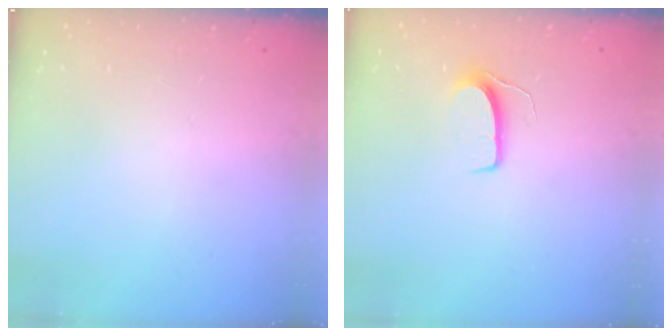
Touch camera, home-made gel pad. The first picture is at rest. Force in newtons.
{"total": 6.6, "press": 6.6, "slide": 0.5}